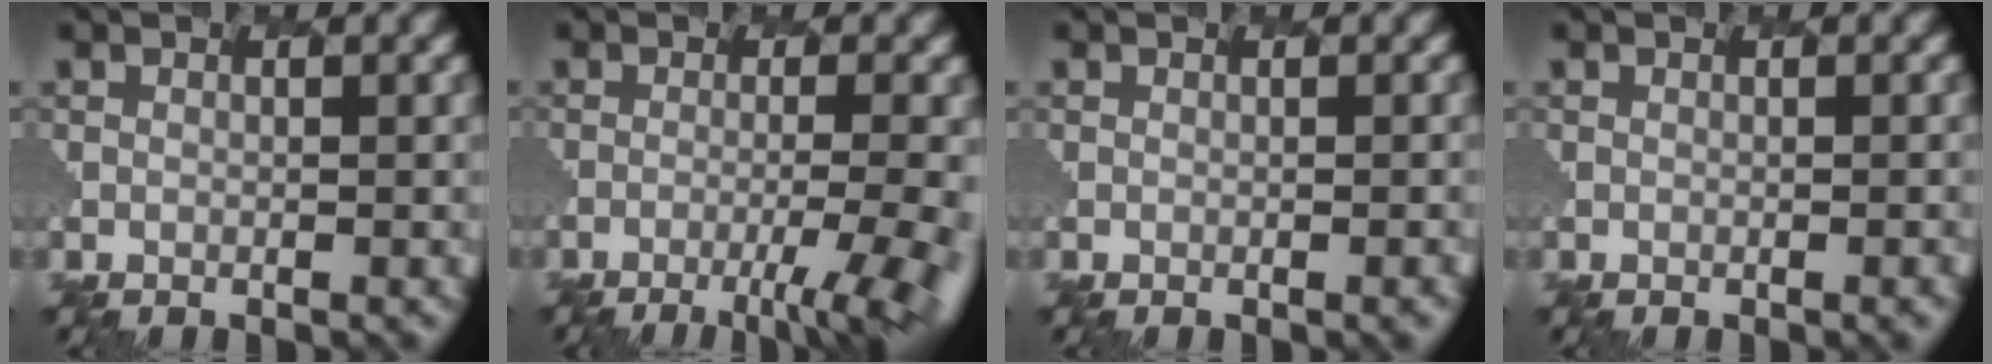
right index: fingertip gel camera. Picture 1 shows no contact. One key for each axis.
{"total": 6.6, "fx": -3.7, "fy": 1.3, "fz": 5.4, "tx": -0.082, "ty": -0.015, "tz": -0.045}
{"total": 1.7, "fx": -0.4, "fy": 0.7, "fz": 1.4, "tx": -0.008, "ty": 0.003, "tz": -0.002}
{"total": 1.5, "fx": -0.4, "fy": 0.6, "fz": 1.3, "tx": -0.009, "ty": 0.004, "tz": -0.004}